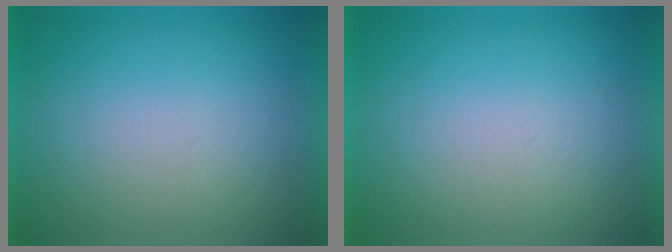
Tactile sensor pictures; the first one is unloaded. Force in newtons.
{"total": 1.1}